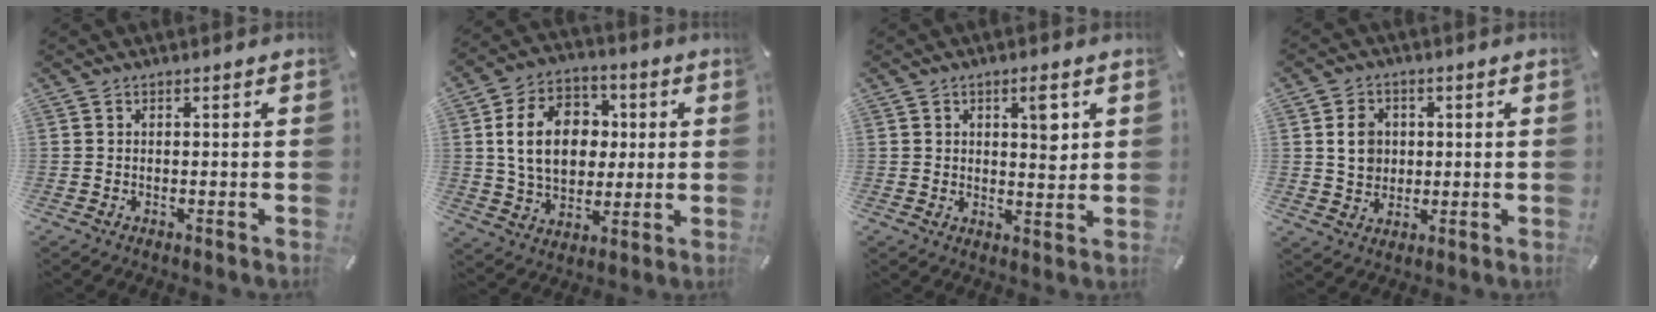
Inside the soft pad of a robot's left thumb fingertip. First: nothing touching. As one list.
[{"total": 15.6, "force": [2.0, 12.0, 9.8], "torque": [-0.177, 0.017, 0.035]}, {"total": 5.6, "force": [2.1, 2.7, 4.5], "torque": [-0.053, -0.009, 0.025]}, {"total": 6.2, "force": [0.9, 5.6, 2.4], "torque": [-0.034, 0.005, 0.015]}]